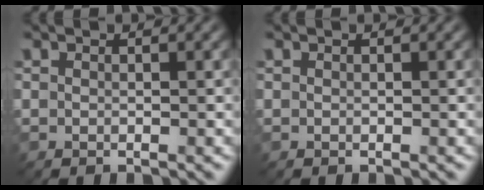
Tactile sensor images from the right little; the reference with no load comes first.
{"total": 0.0}